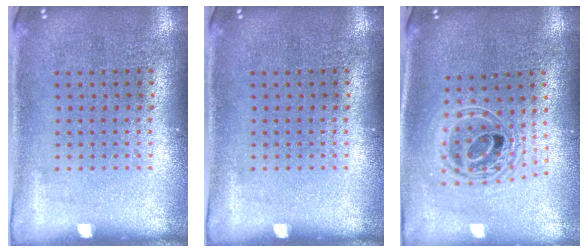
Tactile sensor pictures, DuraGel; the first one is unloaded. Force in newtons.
{"total": 0.0}
{"total": 2.1, "press": 1.6, "slide": 1.3}